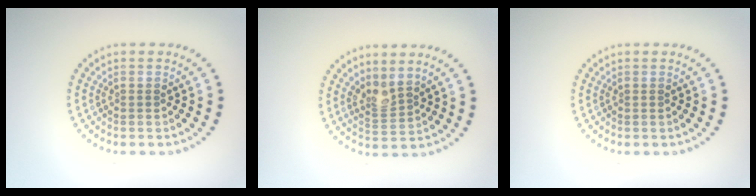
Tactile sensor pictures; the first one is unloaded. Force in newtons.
{"total": 2.0, "press": 1.6, "slide": 1.3}
{"total": 0.0}